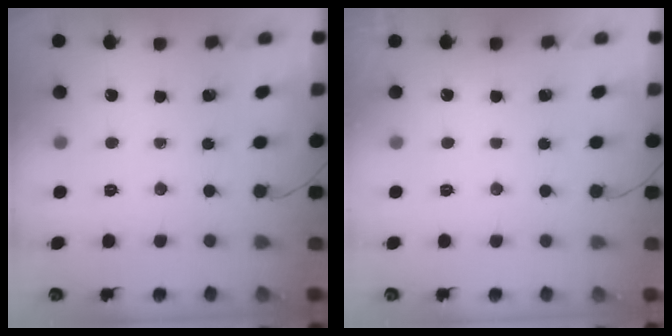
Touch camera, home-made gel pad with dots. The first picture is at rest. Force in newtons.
{"total": 3.0, "press": 3.0, "slide": 0.1}